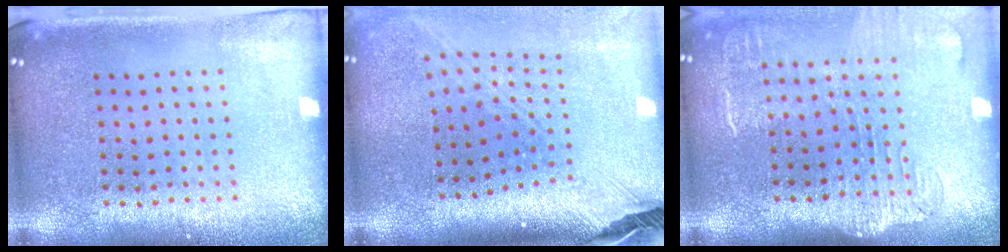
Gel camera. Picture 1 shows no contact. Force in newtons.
{"total": 2.8, "press": 2.0, "slide": 2.0}
{"total": 1.9, "press": 1.5, "slide": 1.2}